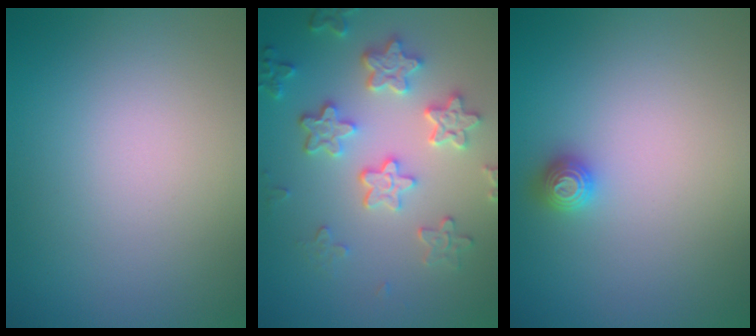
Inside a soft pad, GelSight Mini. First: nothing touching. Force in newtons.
{"total": 4.7, "press": 4.1, "slide": 2.3}
{"total": 1.3, "press": 1.2, "slide": 0.3}